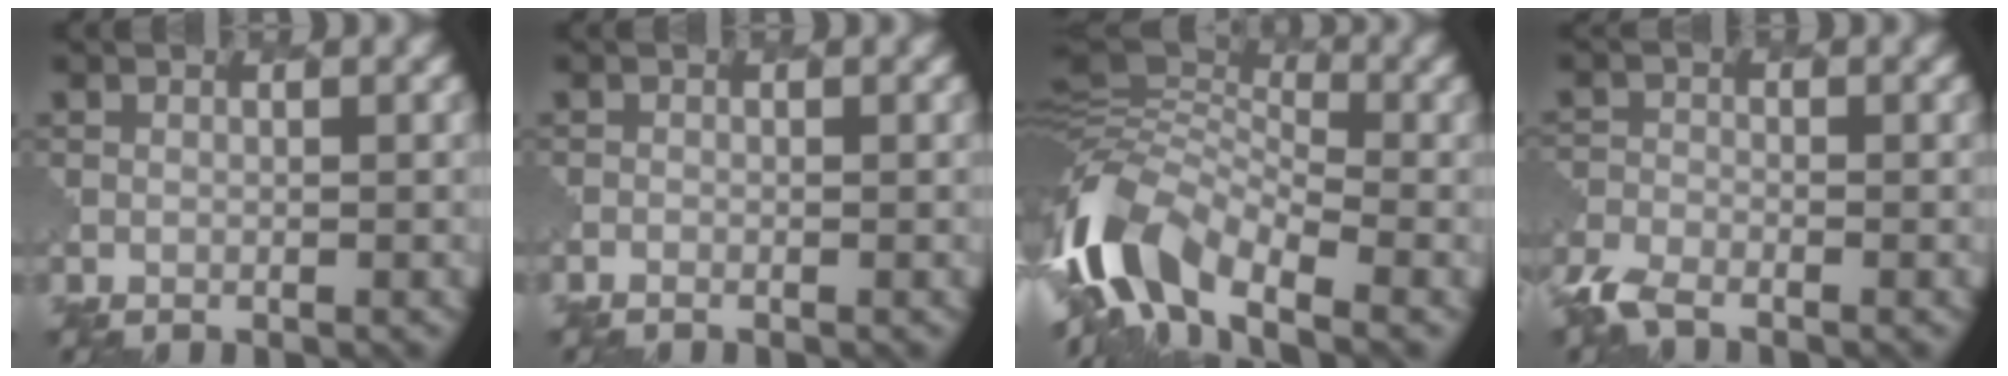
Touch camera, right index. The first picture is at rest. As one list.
[{"total": 0.6, "force": [-0.5, 0.1, 0.1], "torque": [0.000, -0.004, -0.013]}, {"total": 10.5, "force": [-5.6, 5.1, 7.3], "torque": [-0.138, 0.000, -0.120]}, {"total": 3.0, "force": [-2.5, 1.0, 1.2], "torque": [-0.029, -0.012, -0.061]}]